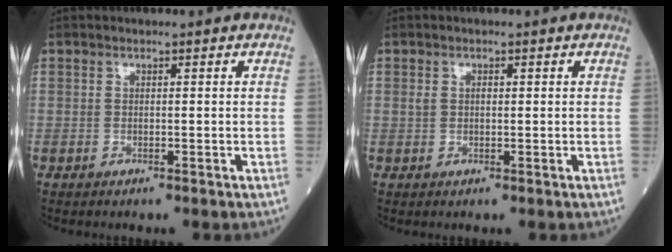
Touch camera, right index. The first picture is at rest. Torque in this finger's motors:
{"motor_torque": [0.13, 0.06, 0.09, 0.03]}